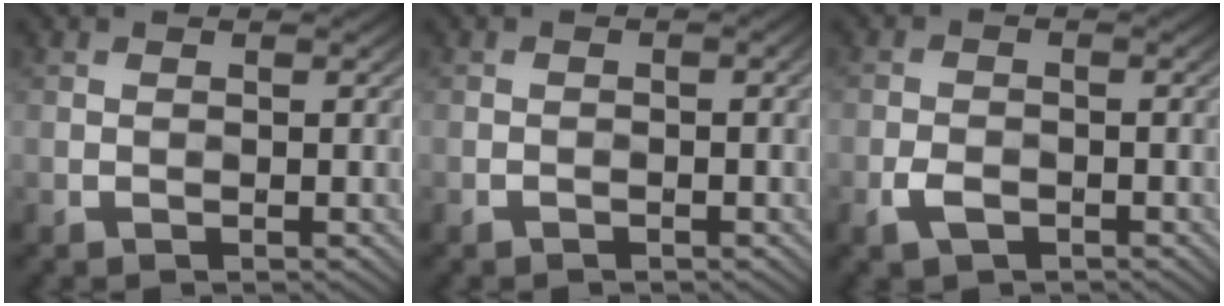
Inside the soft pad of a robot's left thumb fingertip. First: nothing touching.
{"total": 1.1, "force": [-0.6, 0.2, 0.9], "torque": [-0.006, 0.009, -0.009]}
{"total": 2.8, "force": [-0.7, 1.7, 2.1], "torque": [-0.039, -0.002, -0.016]}